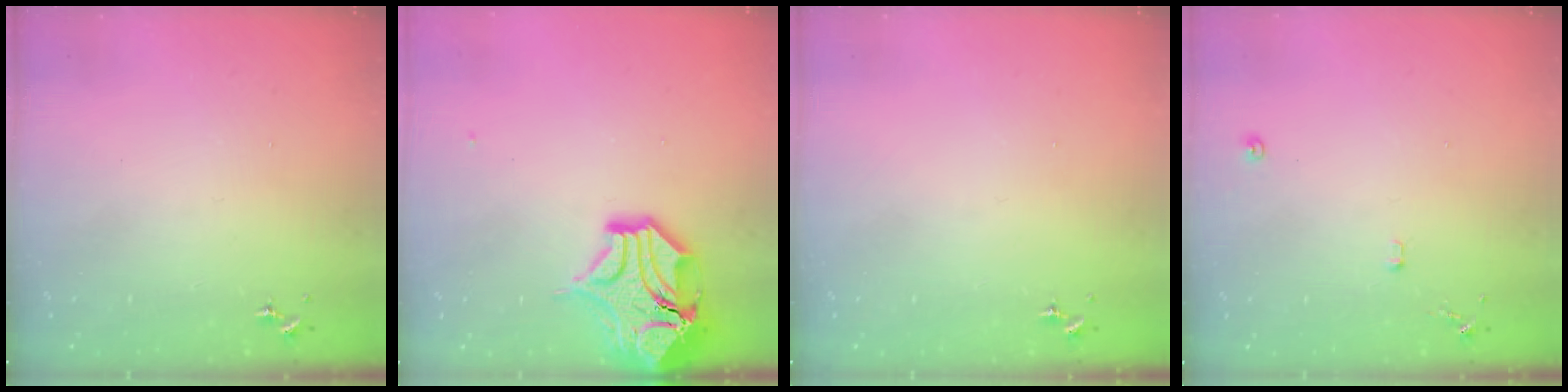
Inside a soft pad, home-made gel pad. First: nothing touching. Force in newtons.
{"total": 16.7, "press": 16.5, "slide": 2.5}
{"total": 0.0}
{"total": 7.4, "press": 7.4, "slide": 0.8}